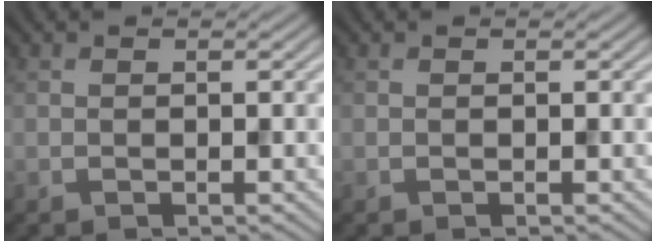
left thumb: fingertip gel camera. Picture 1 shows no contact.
{"total": 0.0}